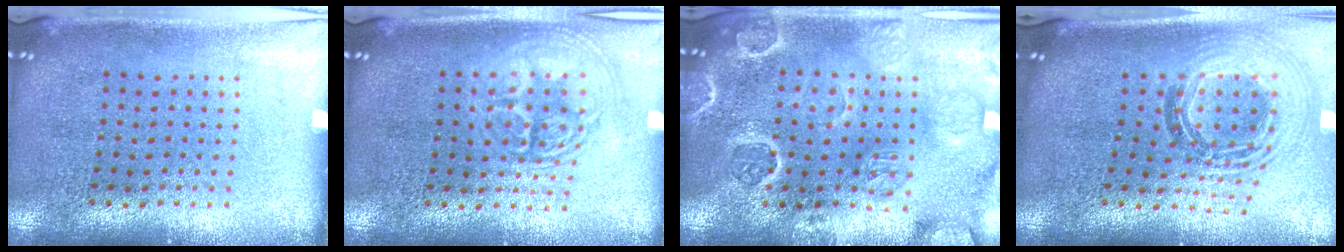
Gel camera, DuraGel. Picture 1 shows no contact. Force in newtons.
{"total": 2.9, "press": 2.8, "slide": 0.4}
{"total": 3.4, "press": 3.1, "slide": 1.3}
{"total": 1.6, "press": 1.4, "slide": 0.8}